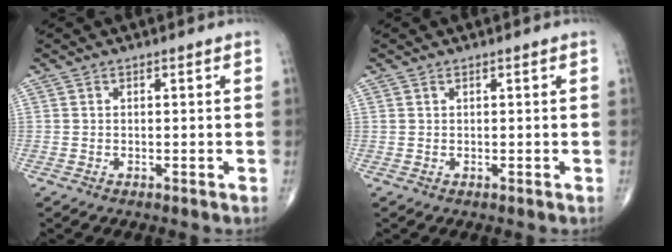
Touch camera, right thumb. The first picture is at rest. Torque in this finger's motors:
{"motor_torque": [-0.20, -0.38, -0.06, -0.03, -0.02]}